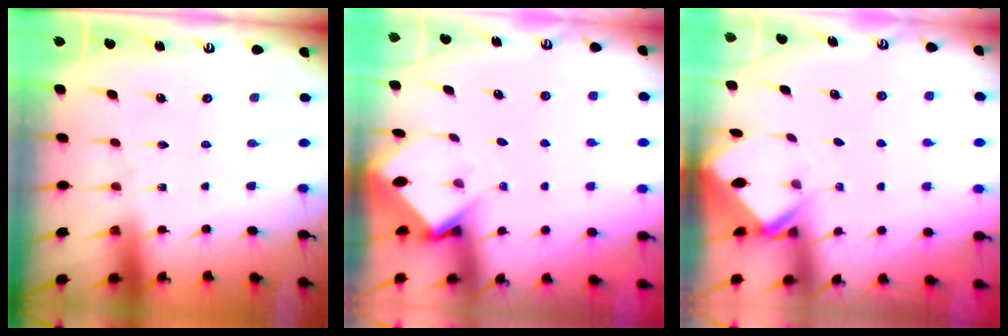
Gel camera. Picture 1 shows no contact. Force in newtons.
{"total": 3.5, "press": 3.5, "slide": 0.2}
{"total": 2.4, "press": 2.4, "slide": 0.1}